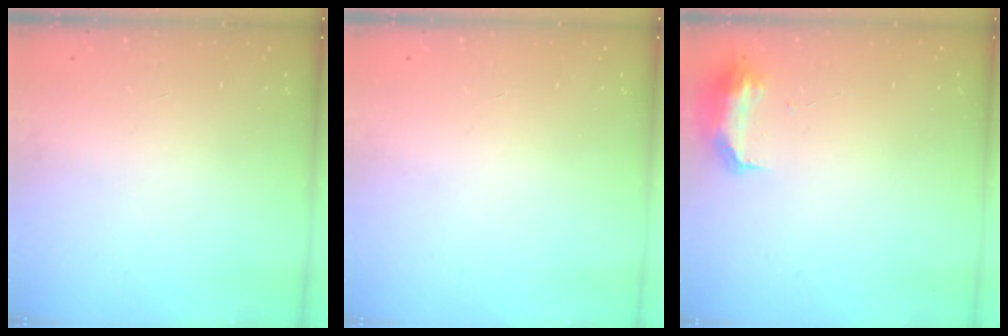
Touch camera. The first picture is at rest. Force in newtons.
{"total": 0.0}
{"total": 8.5, "press": 8.4, "slide": 0.9}